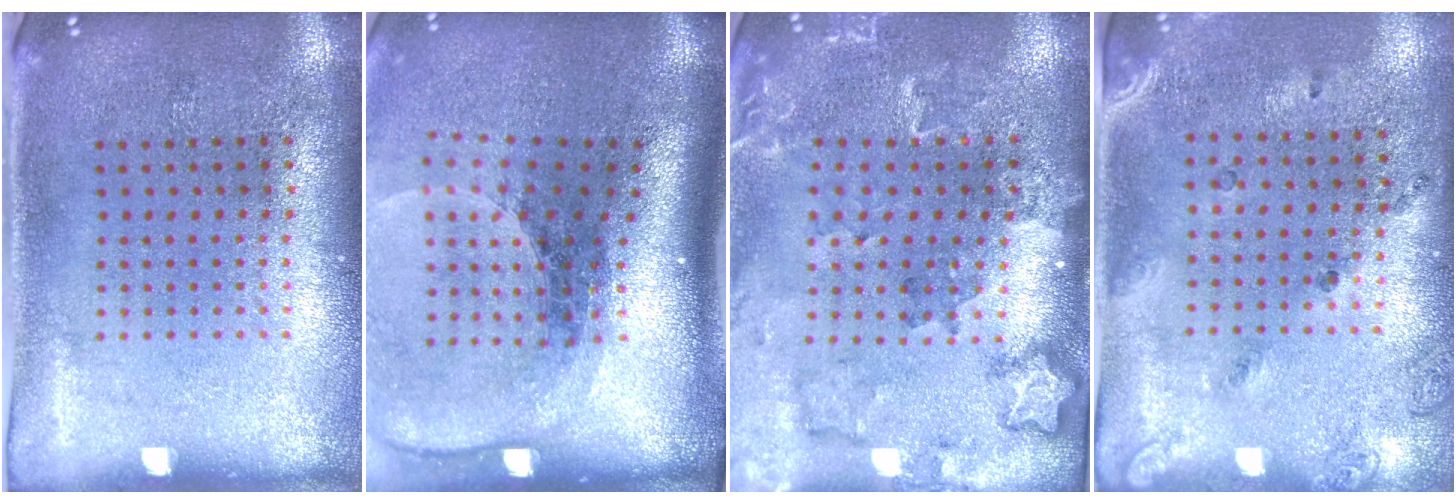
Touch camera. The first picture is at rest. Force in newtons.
{"total": 2.6, "press": 1.8, "slide": 1.8}
{"total": 1.8, "press": 1.8, "slide": 0.2}
{"total": 1.5, "press": 1.1, "slide": 1.0}